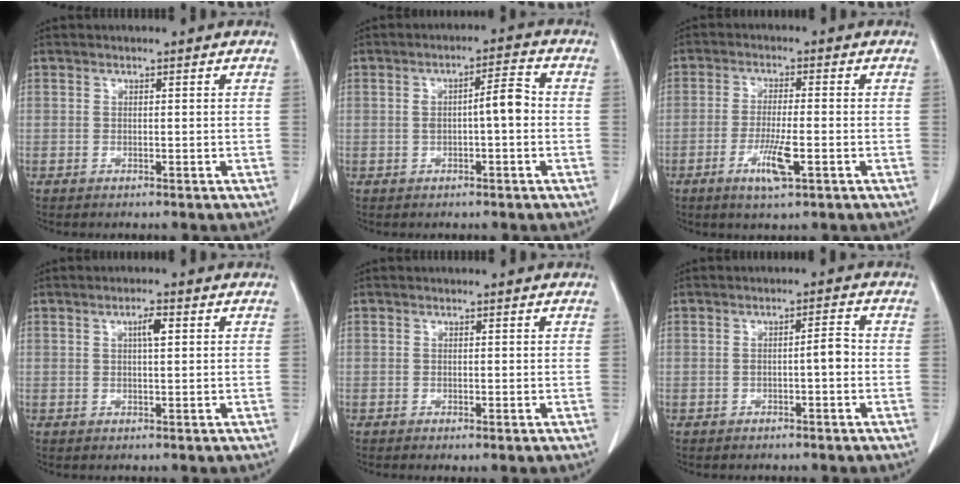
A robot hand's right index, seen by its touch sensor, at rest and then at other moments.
{"total": 5.4, "force": [-0.1, 1.0, 5.3], "torque": [-0.086, 0.020, -0.001]}
{"total": 6.0, "force": [-2.4, 0.6, 5.4], "torque": [-0.104, -0.010, -0.042]}
{"total": 2.8, "force": [1.0, 0.5, 2.5], "torque": [-0.043, 0.001, 0.015]}
{"total": 0.6, "force": [-0.1, 0.1, 0.6], "torque": [-0.013, -0.005, 0.002]}
{"total": 2.7, "force": [-0.5, 0.4, 2.6], "torque": [-0.039, 0.005, -0.010]}